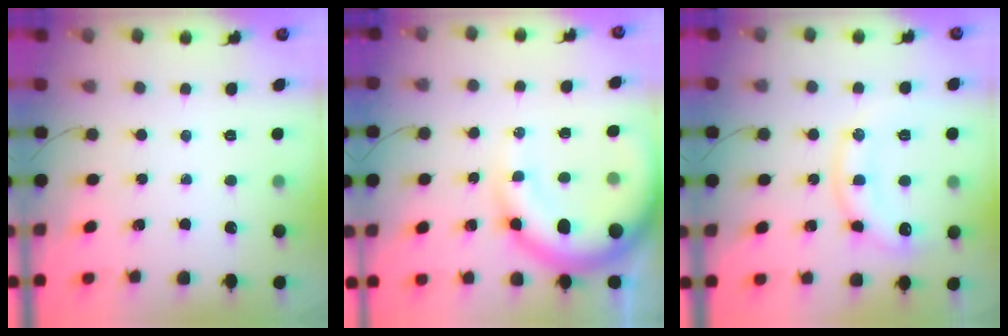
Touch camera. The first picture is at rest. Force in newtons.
{"total": 14.0, "press": 13.6, "slide": 3.6}
{"total": 12.7, "press": 12.7, "slide": 0.9}